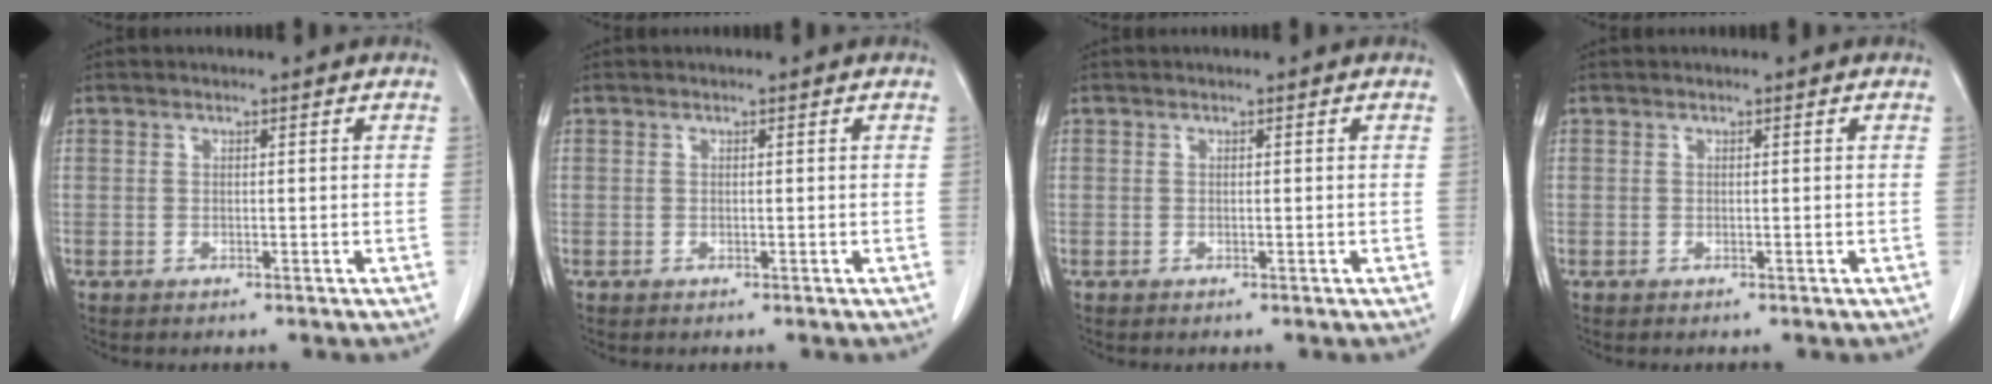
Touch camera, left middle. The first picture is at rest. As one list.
[{"total": 0.0}, {"total": 0.0}, {"total": 0.0}]